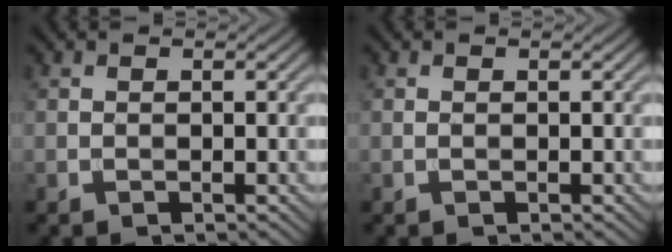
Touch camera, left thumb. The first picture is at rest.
{"total": 0.0}